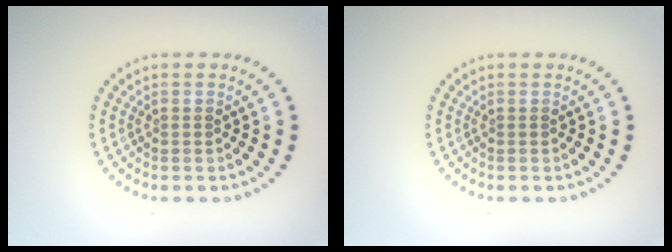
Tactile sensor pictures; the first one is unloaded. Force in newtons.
{"total": 0.0}